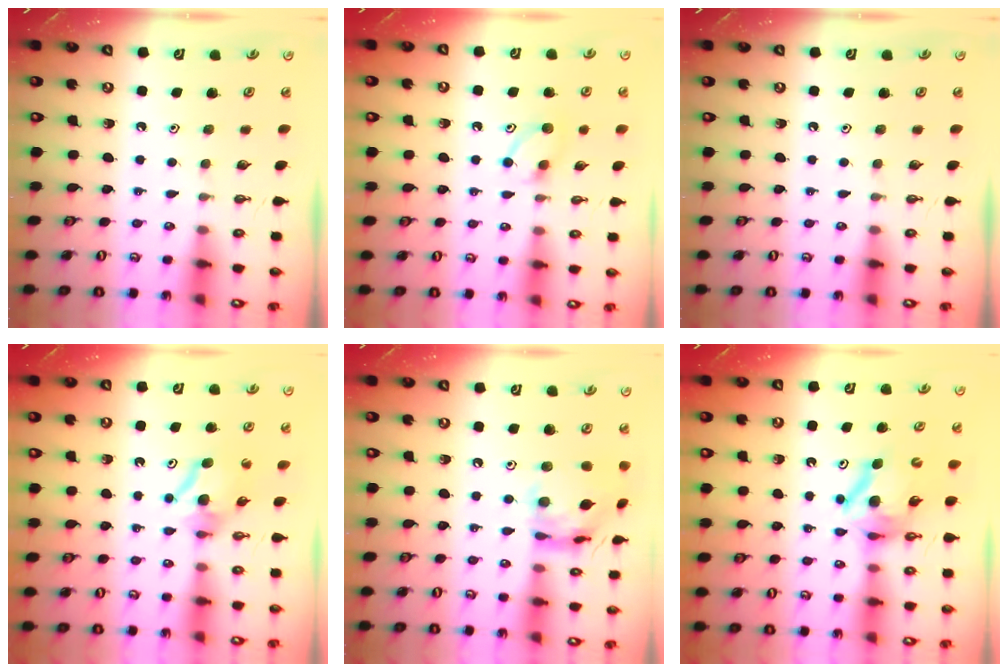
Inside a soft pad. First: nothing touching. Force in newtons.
{"total": 6.9, "press": 6.7, "slide": 1.4}
{"total": 0.0}
{"total": 7.5, "press": 7.5, "slide": 0.2}
{"total": 13.4, "press": 13.4, "slide": 1.3}
{"total": 9.0, "press": 9.0, "slide": 0.9}